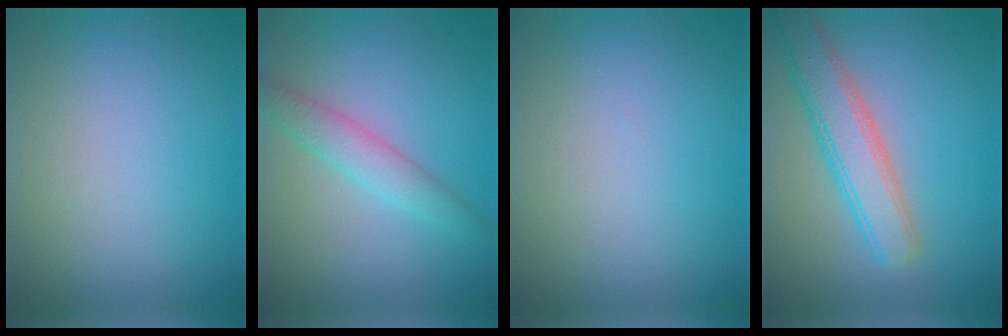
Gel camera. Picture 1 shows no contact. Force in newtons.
{"total": 2.9, "press": 2.8, "slide": 0.1}
{"total": 0.0}
{"total": 4.7, "press": 4.7, "slide": 0.3}